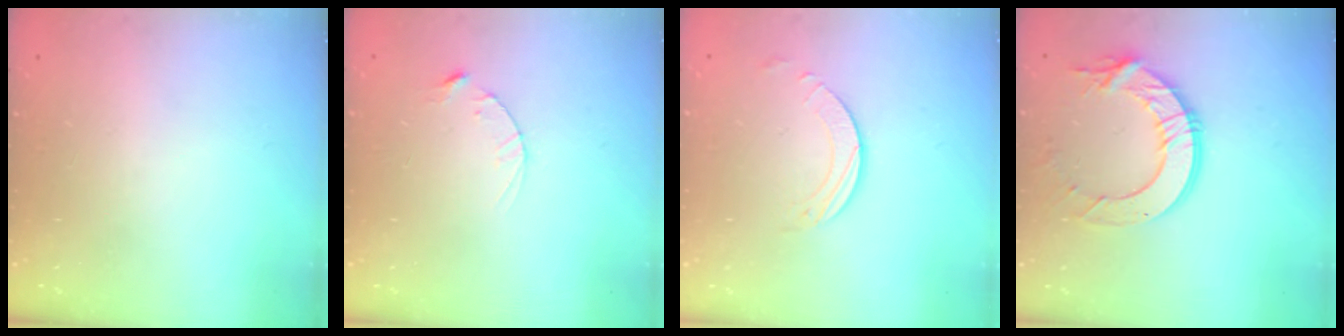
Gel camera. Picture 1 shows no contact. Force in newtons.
{"total": 2.5, "press": 2.5, "slide": 0.4}
{"total": 1.9, "press": 1.9, "slide": 0.2}
{"total": 12.6, "press": 12.6, "slide": 1.1}